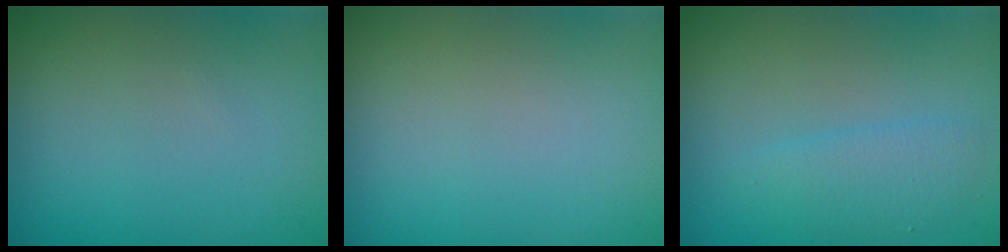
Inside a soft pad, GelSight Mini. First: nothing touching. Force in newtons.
{"total": 0.0}
{"total": 2.0, "press": 2.0, "slide": 0.1}